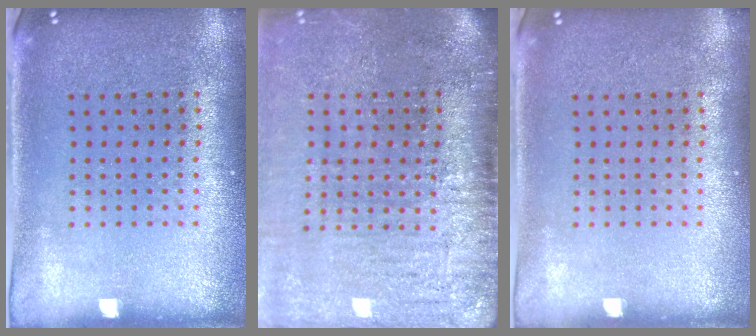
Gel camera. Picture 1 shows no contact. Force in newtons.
{"total": 4.5, "press": 3.8, "slide": 2.5}
{"total": 0.0}